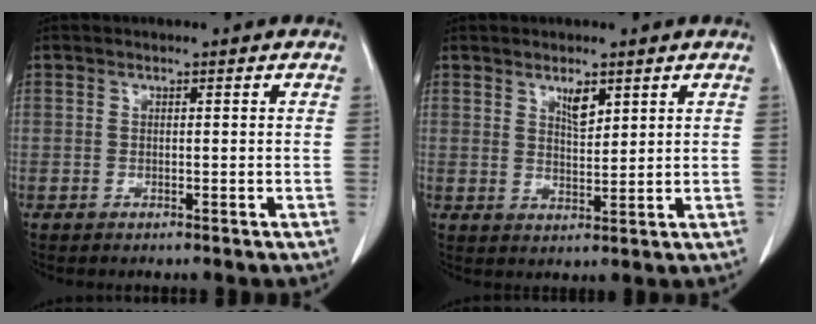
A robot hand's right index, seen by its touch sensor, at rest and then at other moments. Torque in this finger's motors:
{"motor_torque": [0.06, 0.05, 0.03, 0.03]}